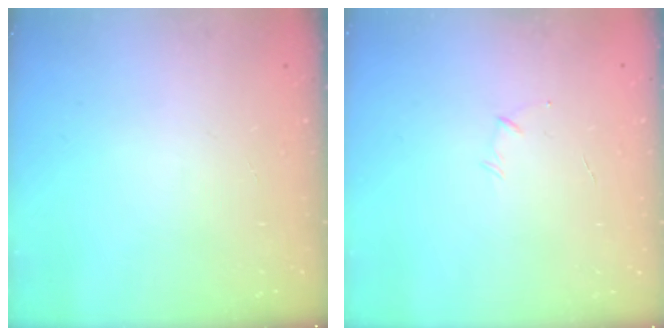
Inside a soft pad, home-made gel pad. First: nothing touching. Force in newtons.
{"total": 4.0, "press": 3.9, "slide": 0.9}